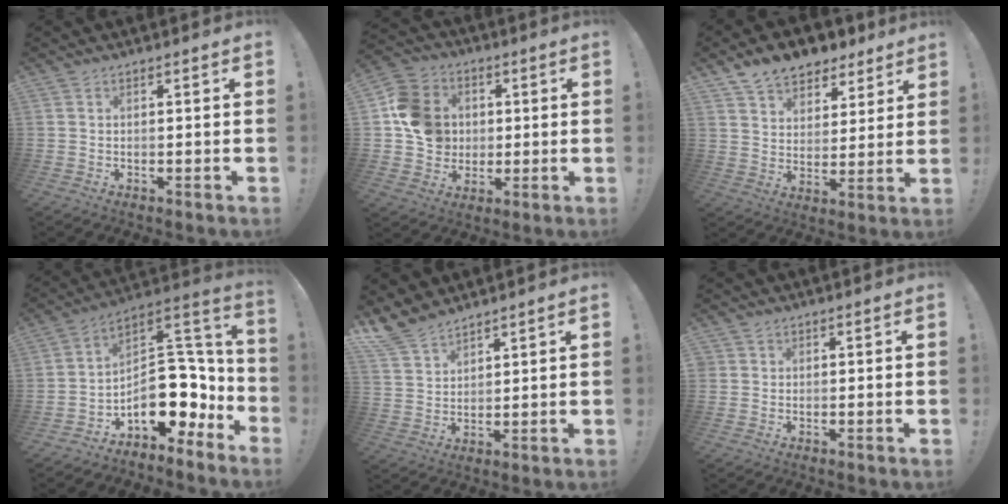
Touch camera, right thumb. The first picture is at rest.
{"total": 14.4, "force": [0.7, 12.8, 6.5], "torque": [-0.092, 0.014, 0.025]}
{"total": 10.6, "force": [8.6, 5.6, 2.7], "torque": [-0.044, -0.062, 0.162]}
{"total": 17.8, "force": [-3.7, 11.9, 12.7], "torque": [-0.153, 0.008, -0.038]}
{"total": 8.3, "force": [7.1, 3.7, 2.3], "torque": [-0.055, -0.042, 0.142]}
{"total": 1.3, "force": [0.5, 1.2, 0.0], "torque": [0.004, -0.001, 0.008]}